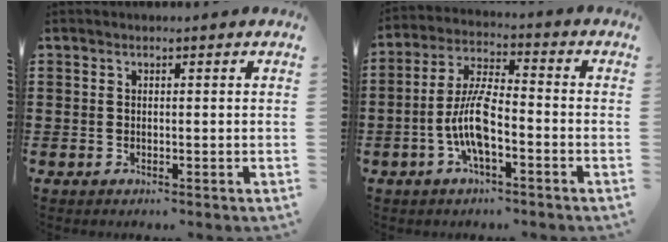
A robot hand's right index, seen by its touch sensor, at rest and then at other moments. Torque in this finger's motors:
{"motor_torque": [2.14, 0.00, 1.06, 0.17]}